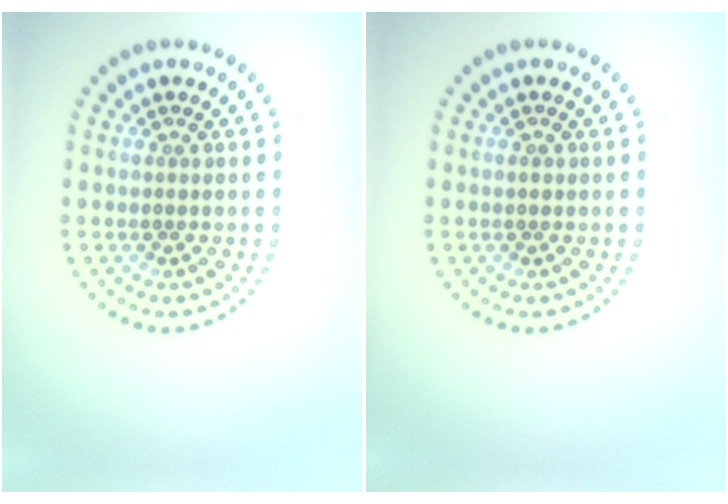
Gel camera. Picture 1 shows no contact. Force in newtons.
{"total": 0.6, "press": 0.6, "slide": 0.1}